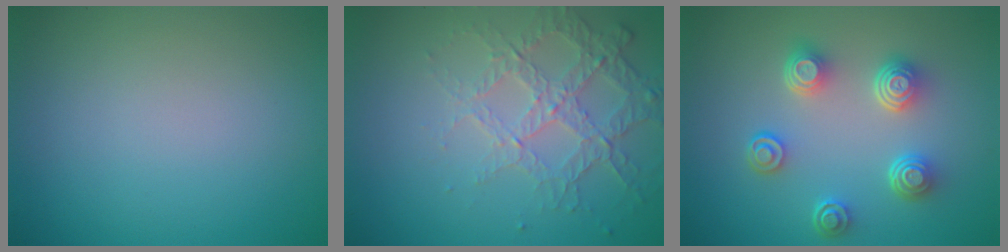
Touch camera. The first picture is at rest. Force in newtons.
{"total": 4.2, "press": 3.0, "slide": 2.9}
{"total": 4.7, "press": 3.5, "slide": 3.1}